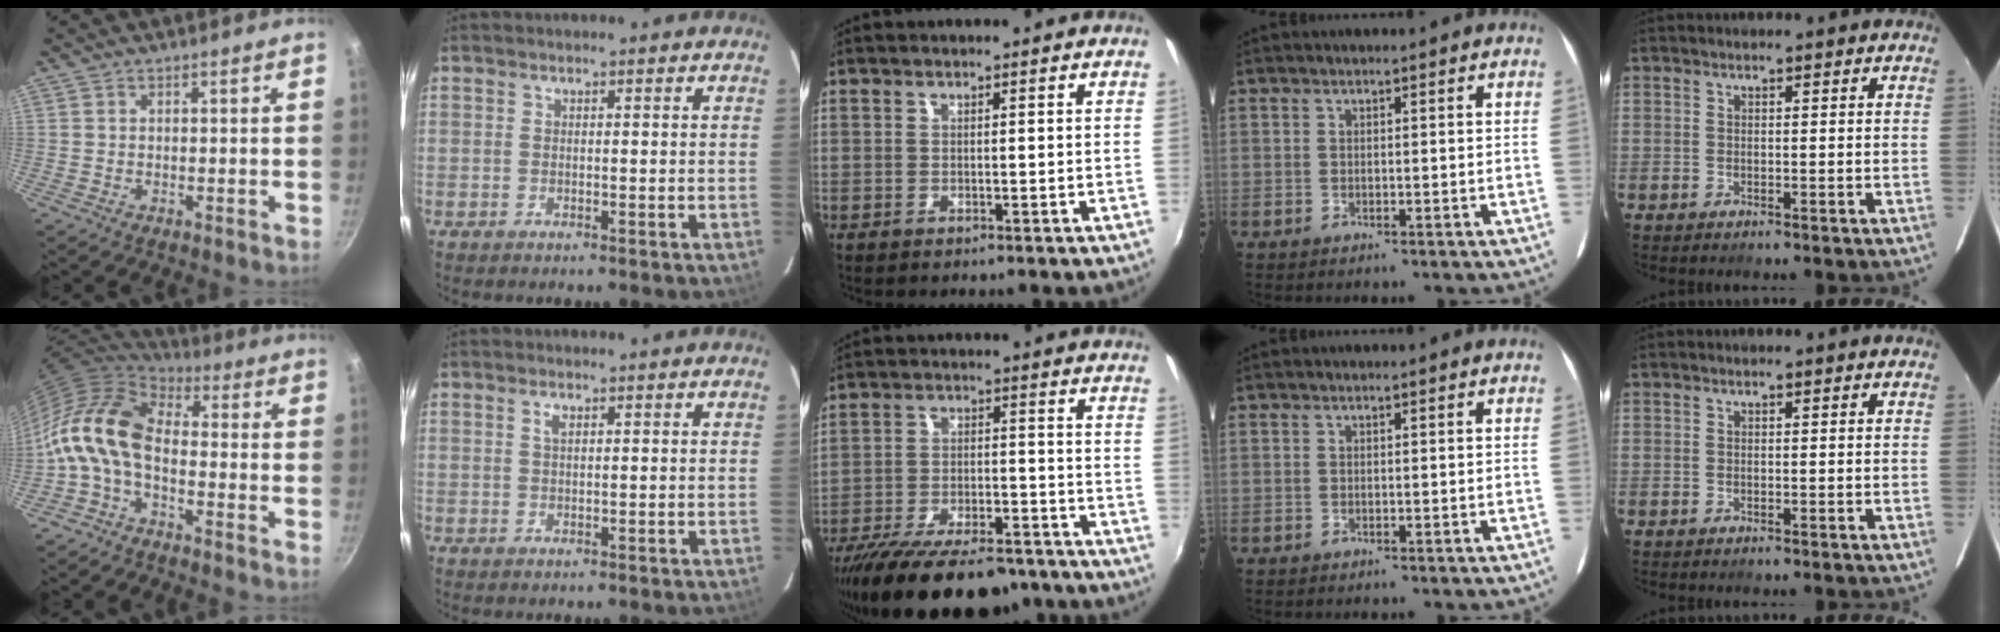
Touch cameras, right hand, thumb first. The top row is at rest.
{"thumb": {"total": 13.2, "force": [-2.5, 7.7, 10.5], "torque": [-0.195, 0.035, -0.069]}, "index": {"total": 1.2, "force": [0.5, 0.5, 0.9], "torque": [-0.018, 0.002, 0.010]}, "middle": {"total": 22.4, "force": [-18.2, 7.1, 10.9], "torque": [-0.207, -0.027, -0.263]}}